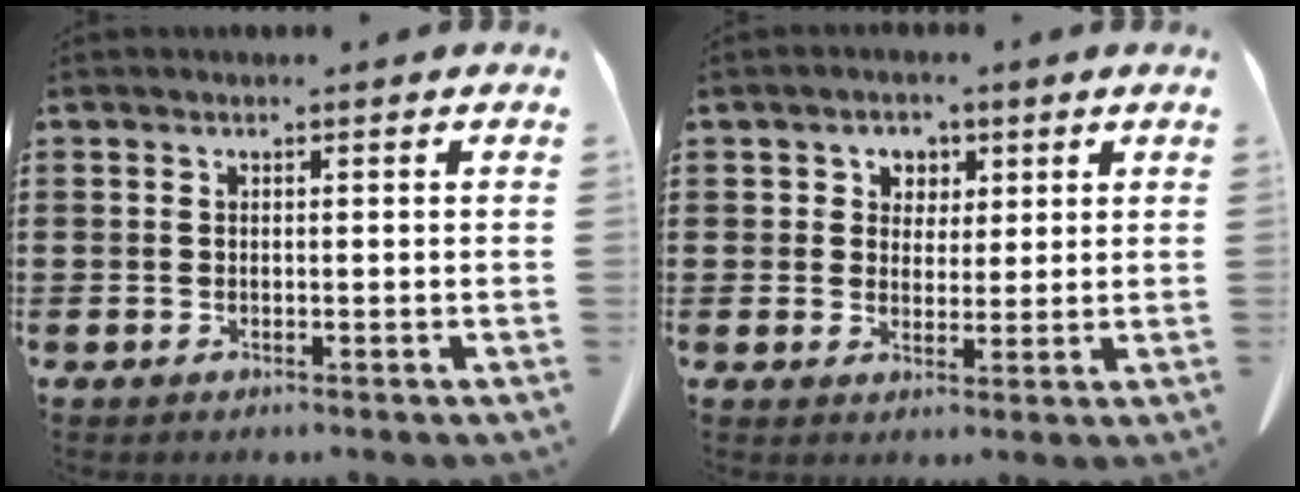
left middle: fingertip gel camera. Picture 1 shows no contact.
{"total": 3.3, "force": [1.6, 2.8, 0.4], "torque": [-0.018, 0.009, 0.025]}